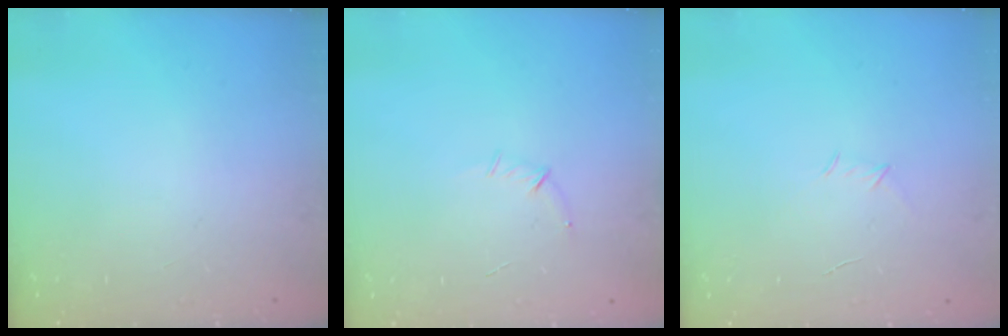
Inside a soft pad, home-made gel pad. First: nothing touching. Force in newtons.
{"total": 5.5, "press": 5.3, "slide": 1.4}
{"total": 3.5, "press": 3.4, "slide": 0.9}